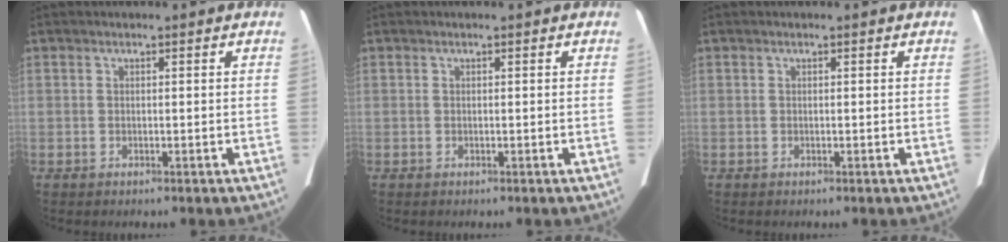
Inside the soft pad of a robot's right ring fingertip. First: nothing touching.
{"total": 0.0}
{"total": 0.0}